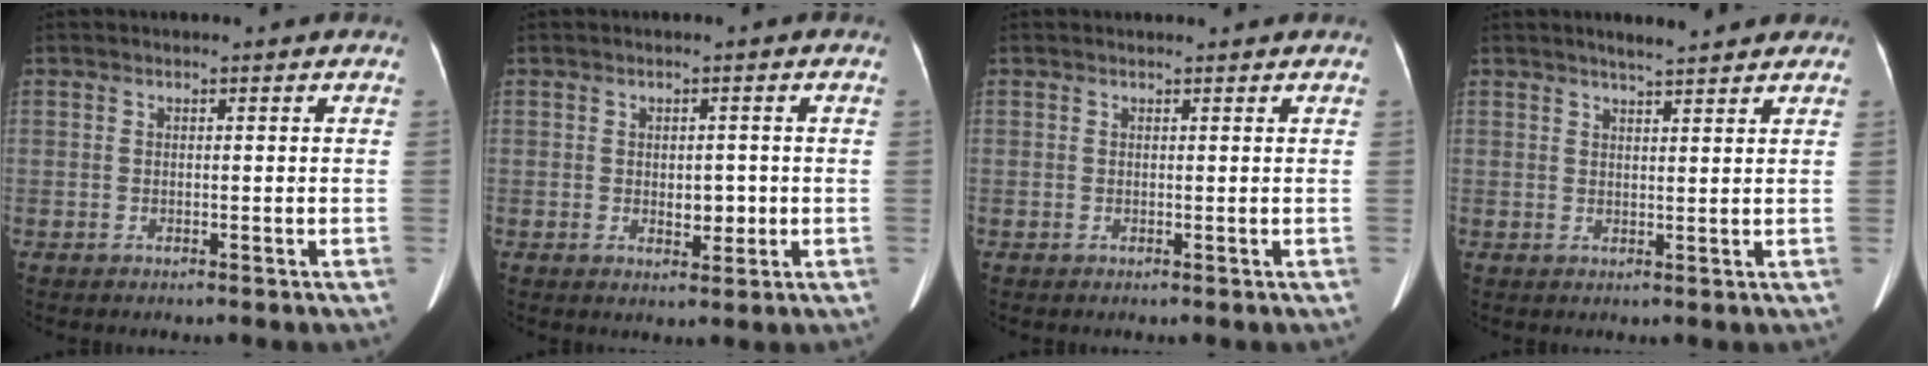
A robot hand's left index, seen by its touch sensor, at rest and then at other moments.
{"total": 2.9, "force": [-0.4, 1.7, 2.3], "torque": [-0.033, -0.003, -0.002]}
{"total": 1.0, "force": [1.0, 0.2, 0.1], "torque": [-0.012, 0.012, 0.012]}
{"total": 5.5, "force": [4.8, 0.5, 2.7], "torque": [-0.043, 0.013, 0.063]}